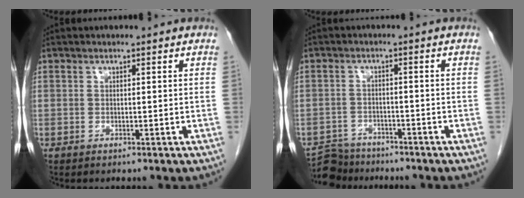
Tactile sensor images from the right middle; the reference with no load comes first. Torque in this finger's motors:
{"motor_torque": [-0.04, -0.14, -0.02, -0.02]}